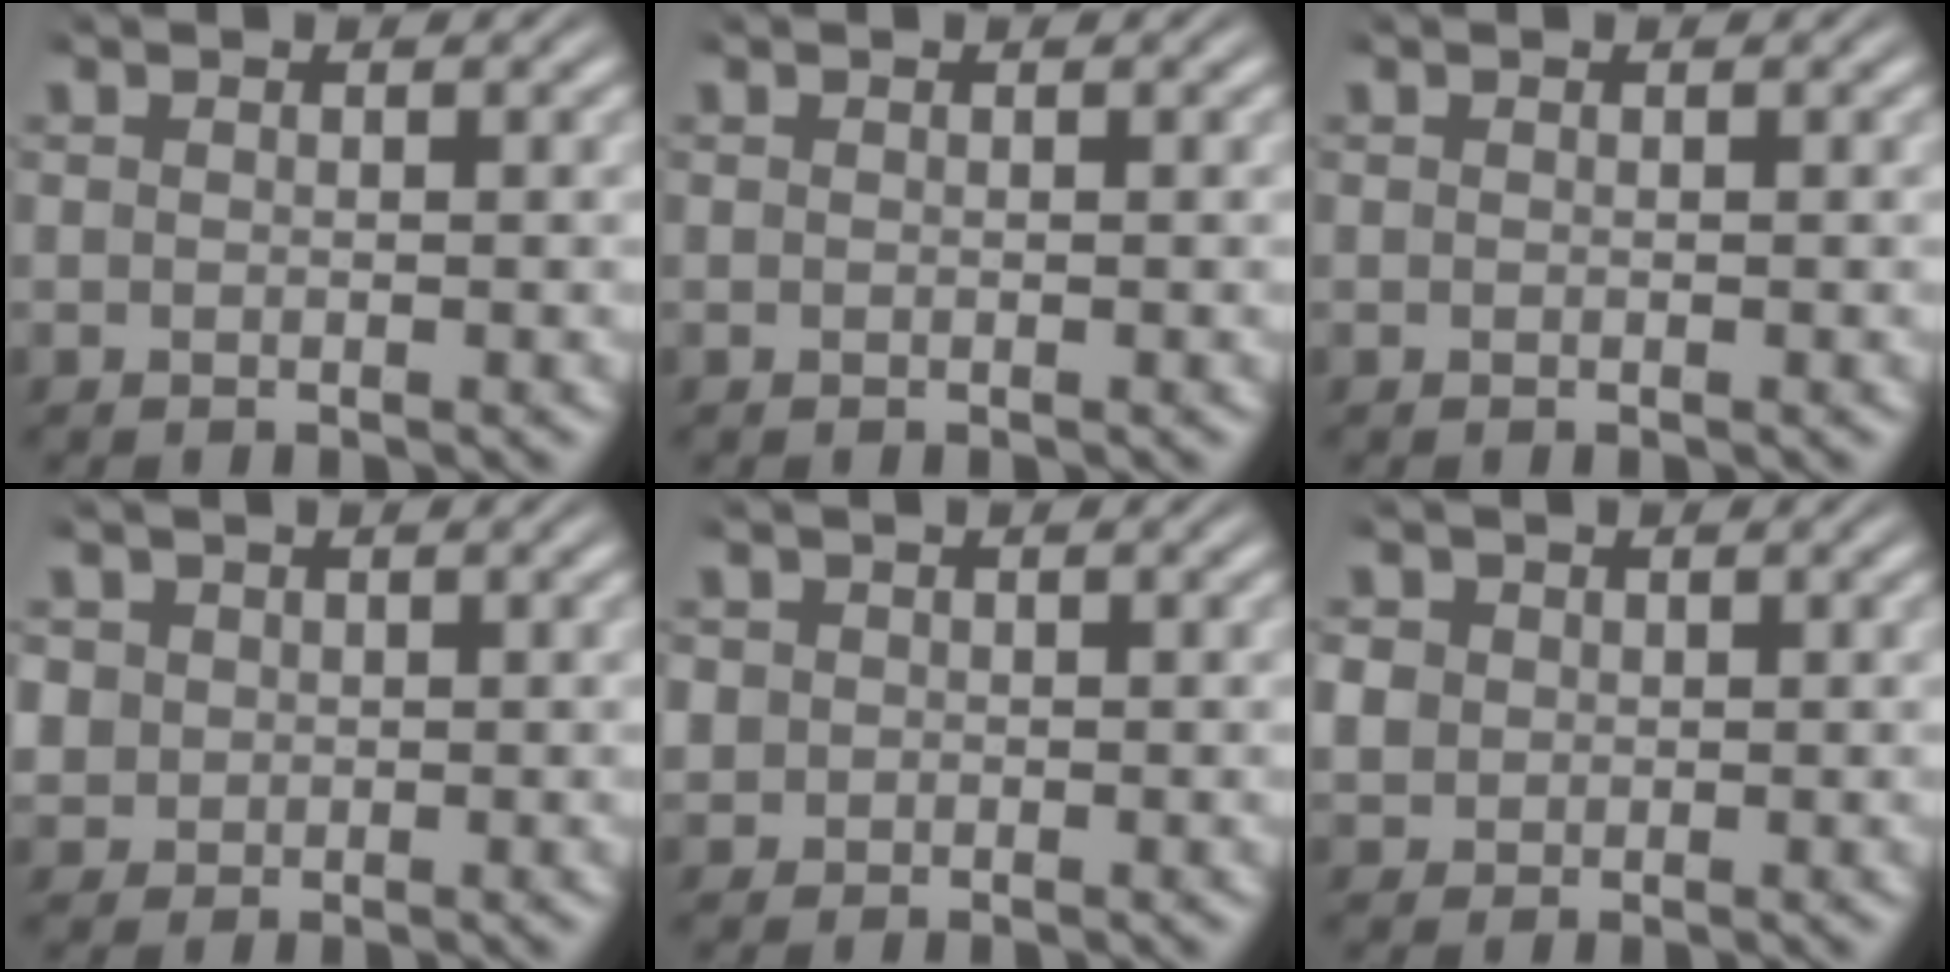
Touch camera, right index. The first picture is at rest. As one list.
[{"total": 0.0}, {"total": 0.0}, {"total": 3.9, "force": [0.3, 3.6, 1.4], "torque": [-0.047, -0.014, 0.013]}, {"total": 2.4, "force": [-0.1, 2.3, 0.7], "torque": [-0.028, -0.011, 0.002]}, {"total": 3.1, "force": [0.2, 2.9, 1.2], "torque": [-0.038, -0.006, 0.009]}]